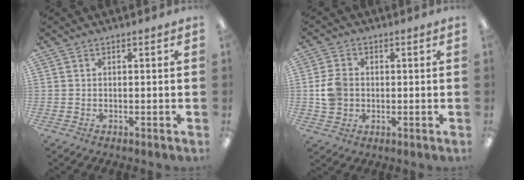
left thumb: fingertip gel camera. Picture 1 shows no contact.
{"total": 7.0, "force": [0.1, 6.0, 3.6], "torque": [-0.076, 0.010, 0.004]}